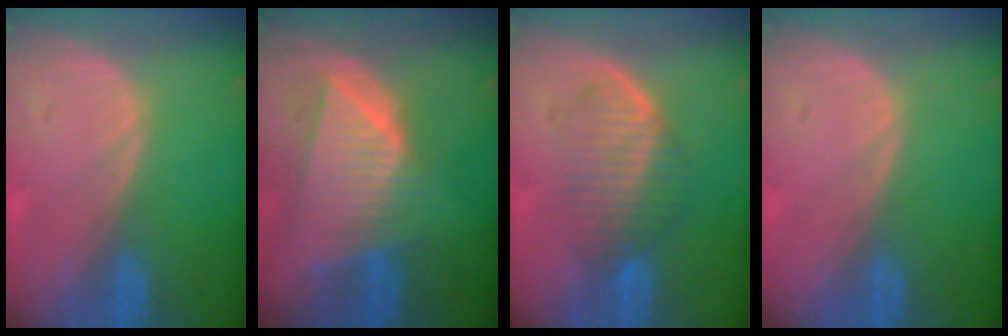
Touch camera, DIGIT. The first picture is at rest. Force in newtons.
{"total": 9.0, "press": 8.1, "slide": 3.9}
{"total": 6.2, "press": 6.1, "slide": 1.0}
{"total": 0.0}